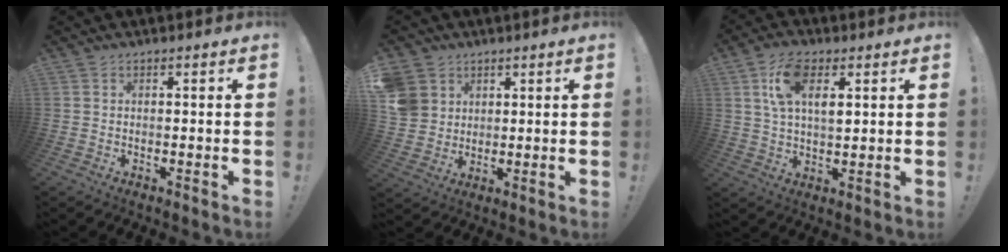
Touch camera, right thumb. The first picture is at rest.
{"total": 7.5, "force": [3.5, 6.4, 1.7], "torque": [-0.033, -0.020, 0.072]}
{"total": 10.7, "force": [4.2, 5.6, 8.1], "torque": [-0.153, -0.001, 0.074]}